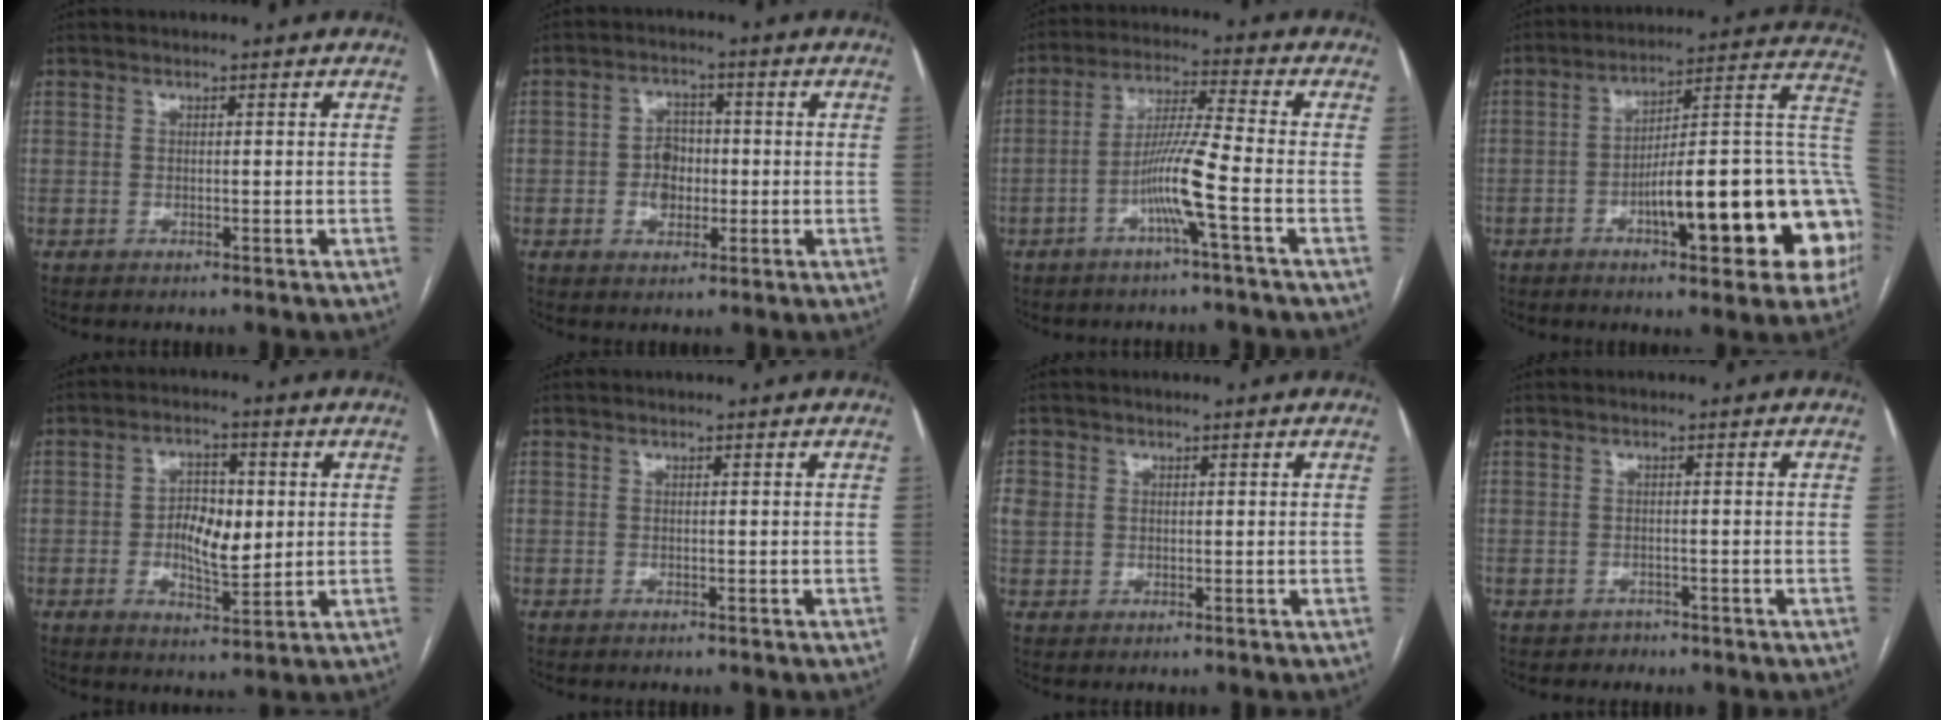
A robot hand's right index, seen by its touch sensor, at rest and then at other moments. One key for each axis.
{"total": 4.7, "fx": -0.7, "fy": 3.6, "fz": 2.9, "tx": -0.048, "ty": 0.011, "tz": -0.009}
{"total": 8.1, "fx": -3.2, "fy": -0.9, "fz": 7.4, "tx": -0.144, "ty": 0.006, "tz": -0.065}
{"total": 22.9, "fx": -6.3, "fy": 4.9, "fz": 21.5, "tx": -0.211, "ty": 0.033, "tz": -0.076}
{"total": 7.6, "fx": 0.1, "fy": 3.6, "fz": 6.7, "tx": -0.115, "ty": 0.006, "tz": 0.005}
{"total": 0.0}
{"total": 4.0, "fx": 0.8, "fy": 3.6, "fz": 1.6, "tx": -0.049, "ty": 0.015, "tz": 0.022}
{"total": 1.3, "fx": -1.0, "fy": 0.9, "fz": -0.1, "tx": -0.007, "ty": 0.002, "tz": -0.017}